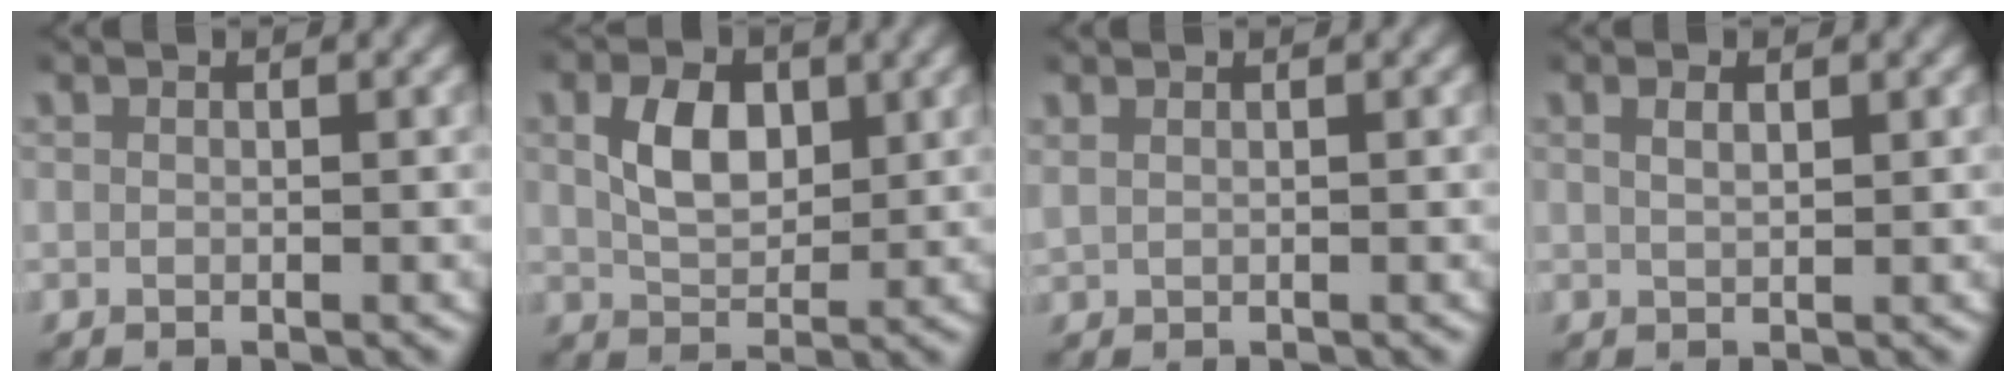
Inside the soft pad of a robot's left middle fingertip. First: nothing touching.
{"total": 3.8, "force": [1.1, 2.4, 2.8], "torque": [-0.049, -0.003, 0.021]}
{"total": 0.9, "force": [0.7, 0.2, 0.5], "torque": [-0.009, 0.005, 0.016]}
{"total": 1.1, "force": [0.5, 0.2, 0.9], "torque": [-0.016, 0.000, 0.013]}